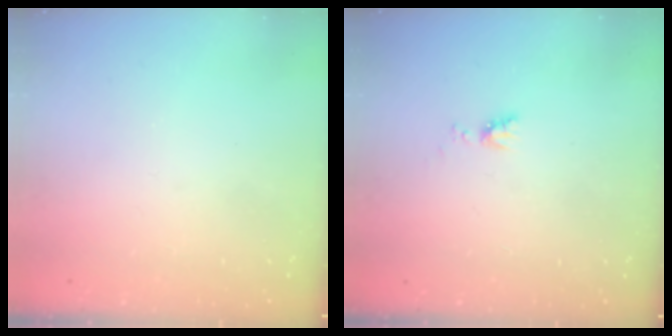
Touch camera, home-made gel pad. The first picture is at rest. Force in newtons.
{"total": 3.7, "press": 3.6, "slide": 0.7}